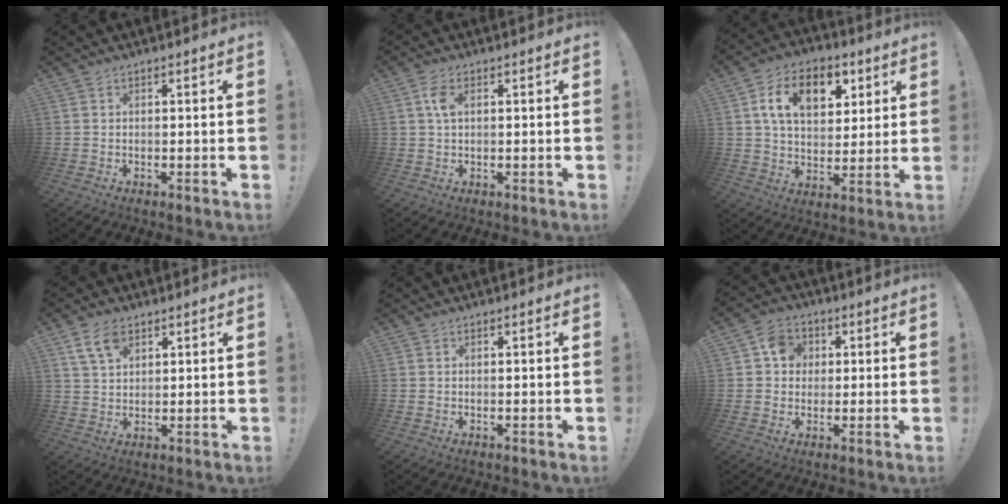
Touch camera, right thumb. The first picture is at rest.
{"total": 4.1, "force": [1.0, 2.1, 3.4], "torque": [-0.064, 0.006, 0.016]}
{"total": 15.2, "force": [5.9, 10.1, 9.6], "torque": [-0.148, -0.011, 0.107]}
{"total": 6.8, "force": [3.9, 3.8, 4.1], "torque": [-0.076, -0.007, 0.075]}
{"total": 0.0}
{"total": 8.0, "force": [1.8, 7.2, 3.2], "torque": [-0.047, 0.008, 0.037]}